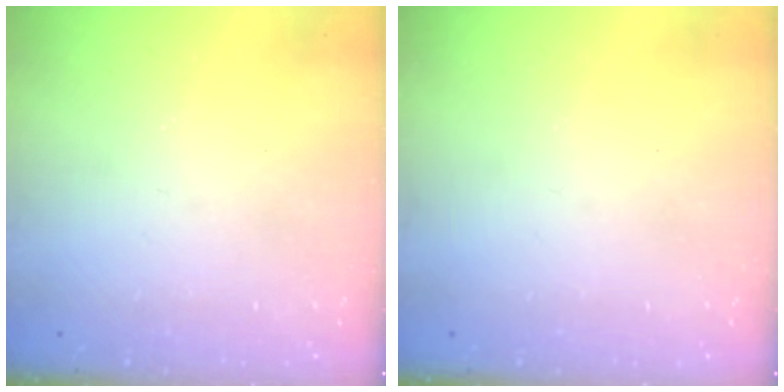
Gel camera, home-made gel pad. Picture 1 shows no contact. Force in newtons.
{"total": 0.0}